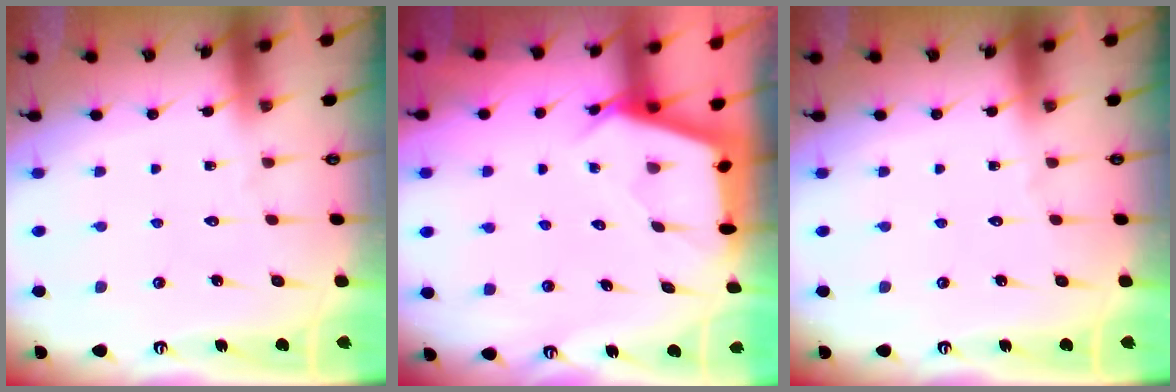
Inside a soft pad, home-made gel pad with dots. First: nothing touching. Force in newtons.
{"total": 2.8, "press": 2.8, "slide": 0.3}
{"total": 0.0}